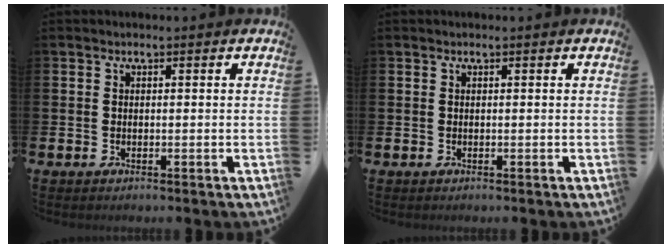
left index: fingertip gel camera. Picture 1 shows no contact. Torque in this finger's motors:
{"motor_torque": [-0.05, 0.01, 0.03, 0.00]}